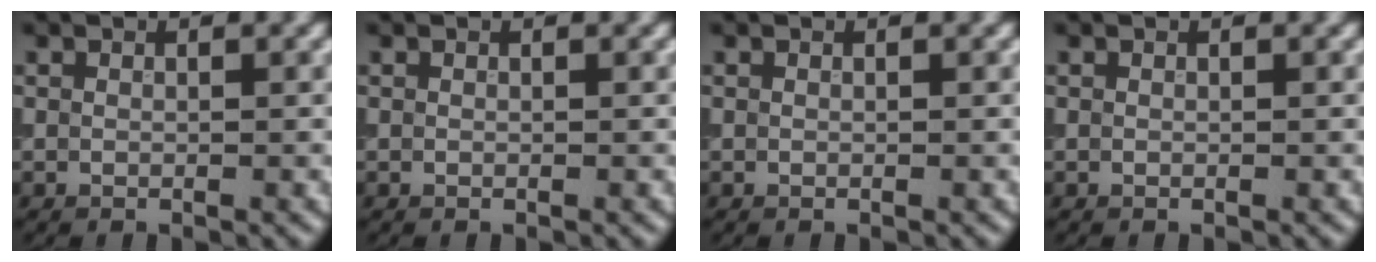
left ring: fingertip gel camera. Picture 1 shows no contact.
{"total": 0.0}
{"total": 0.0}
{"total": 0.0}